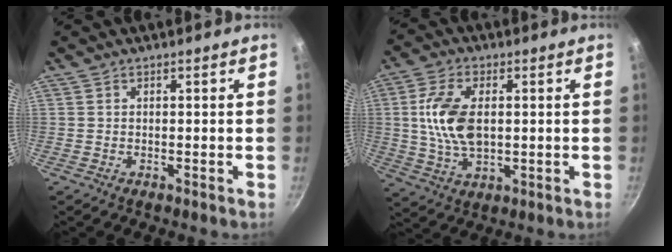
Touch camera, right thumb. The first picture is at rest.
{"total": 11.6, "force": [1.2, 6.4, 9.6], "torque": [-0.195, -0.002, 0.026]}